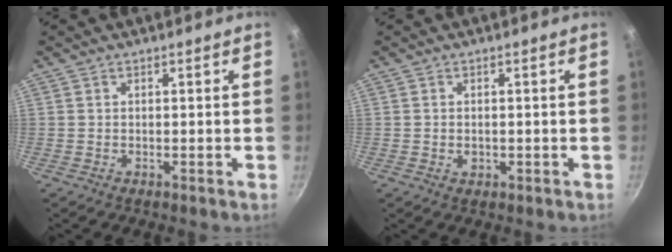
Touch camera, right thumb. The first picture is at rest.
{"total": 1.5, "force": [-0.2, 1.1, 1.0], "torque": [-0.014, 0.000, -0.003]}